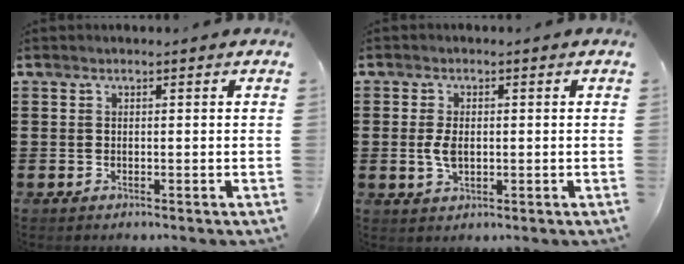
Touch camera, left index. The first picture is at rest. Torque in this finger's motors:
{"motor_torque": [0.32, 0.29, 0.24, 0.04]}